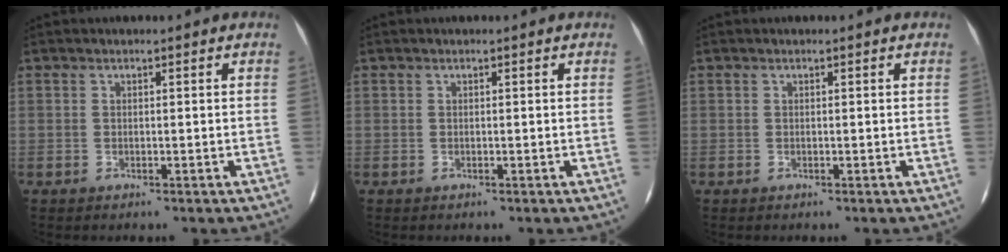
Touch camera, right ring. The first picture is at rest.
{"total": 0.0}
{"total": 0.0}